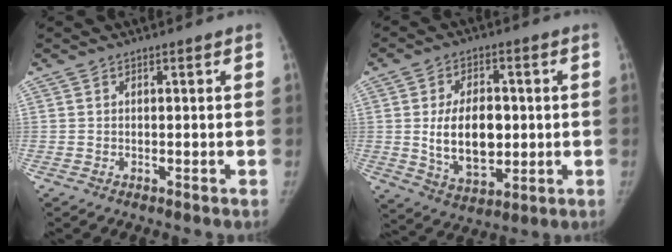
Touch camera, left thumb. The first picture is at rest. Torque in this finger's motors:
{"motor_torque": [1.62, 1.55, 1.44, -0.48, 0.14]}